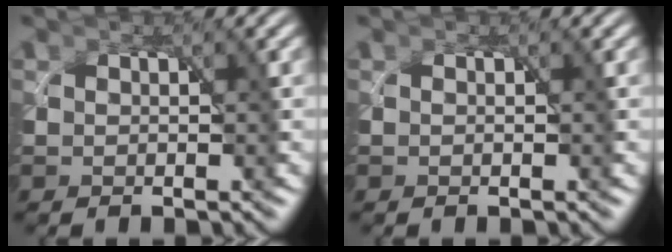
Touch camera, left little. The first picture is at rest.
{"total": 0.0}